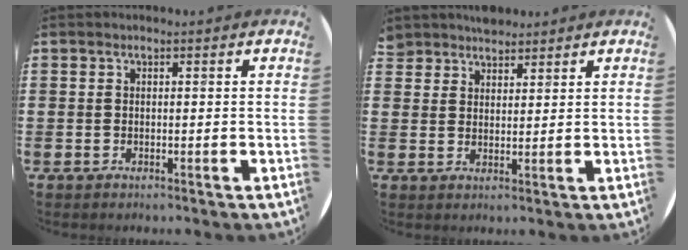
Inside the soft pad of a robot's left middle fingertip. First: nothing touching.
{"total": 3.1, "force": [2.9, 1.0, -0.3], "torque": [-0.003, 0.001, 0.058]}